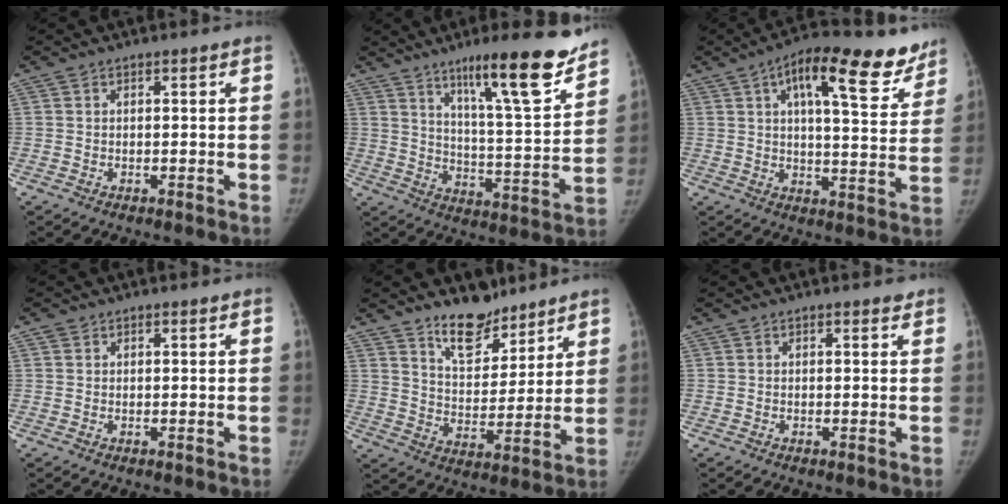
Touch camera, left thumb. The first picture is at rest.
{"total": 18.6, "force": [12.8, 2.5, 13.3], "torque": [-0.172, -0.078, 0.201]}
{"total": 18.1, "force": [10.7, 6.6, 13.0], "torque": [-0.143, -0.028, 0.151]}
{"total": 1.0, "force": [0.6, 0.7, 0.3], "torque": [-0.001, -0.003, 0.011]}
{"total": 10.7, "force": [8.3, 5.1, 4.4], "torque": [-0.043, -0.066, 0.149]}
{"total": 0.8, "force": [0.7, 0.3, 0.3], "torque": [-0.003, -0.004, 0.006]}